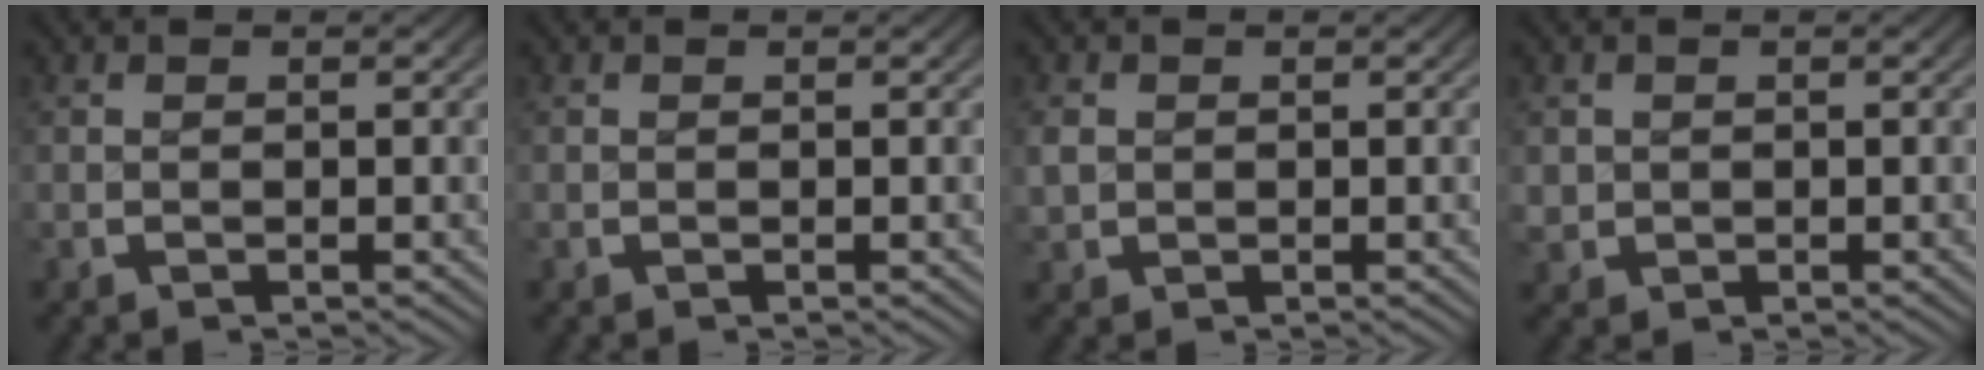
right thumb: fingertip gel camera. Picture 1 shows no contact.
{"total": 0.0}
{"total": 1.1, "force": [0.1, 1.1, 0.0], "torque": [-0.006, -0.008, 0.010]}
{"total": 1.4, "force": [0.0, 1.4, -0.1], "torque": [-0.010, -0.015, 0.010]}